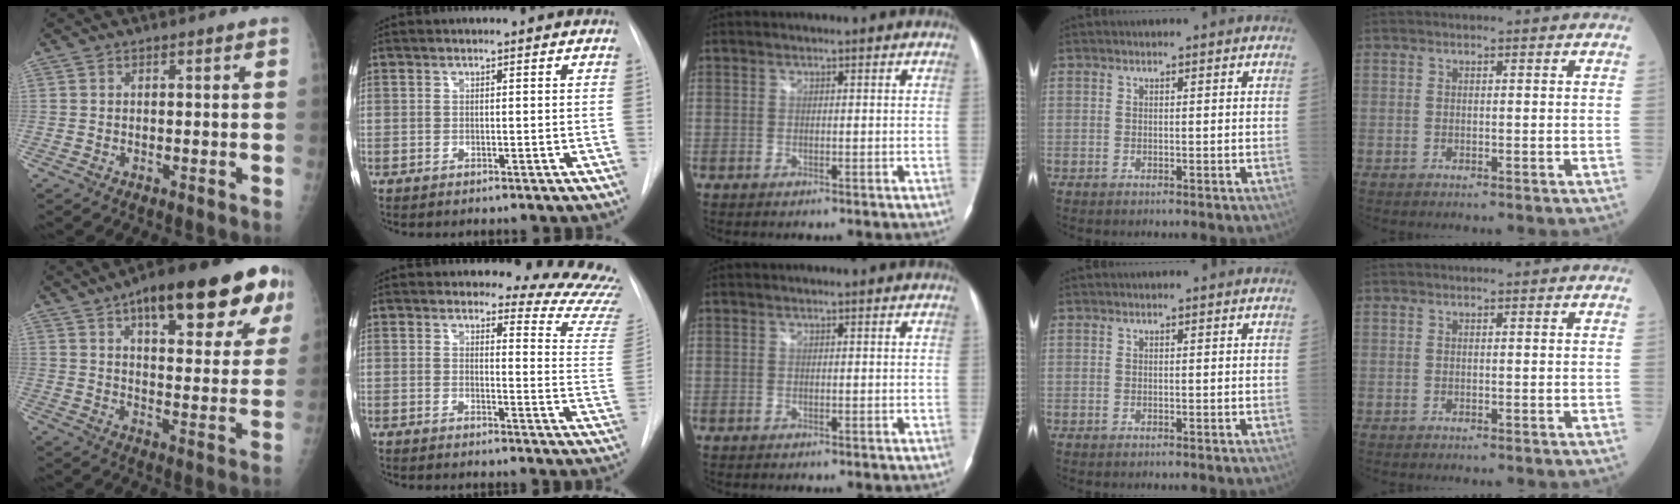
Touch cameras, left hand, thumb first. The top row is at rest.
{"thumb": {"total": 24.0, "force": [12.7, 7.9, 18.8], "torque": [-0.231, -0.016, 0.178]}, "index": {"total": 15.7, "force": [15.4, 1.9, 2.3], "torque": [0.005, -0.142, 0.137]}}